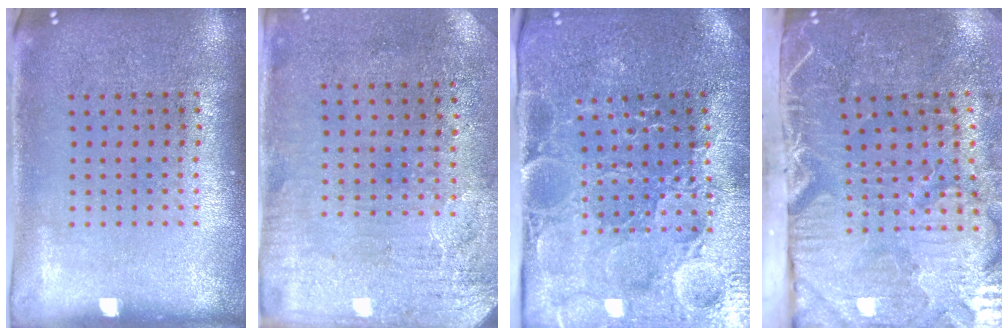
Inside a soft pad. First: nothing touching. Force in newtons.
{"total": 3.5, "press": 2.8, "slide": 2.0}
{"total": 3.8, "press": 3.8, "slide": 0.4}
{"total": 5.4, "press": 4.4, "slide": 3.1}